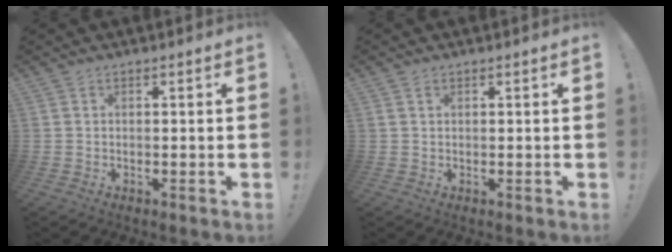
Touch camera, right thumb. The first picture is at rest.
{"total": 1.0, "force": [0.5, 0.7, 0.6], "torque": [-0.012, 0.002, 0.010]}